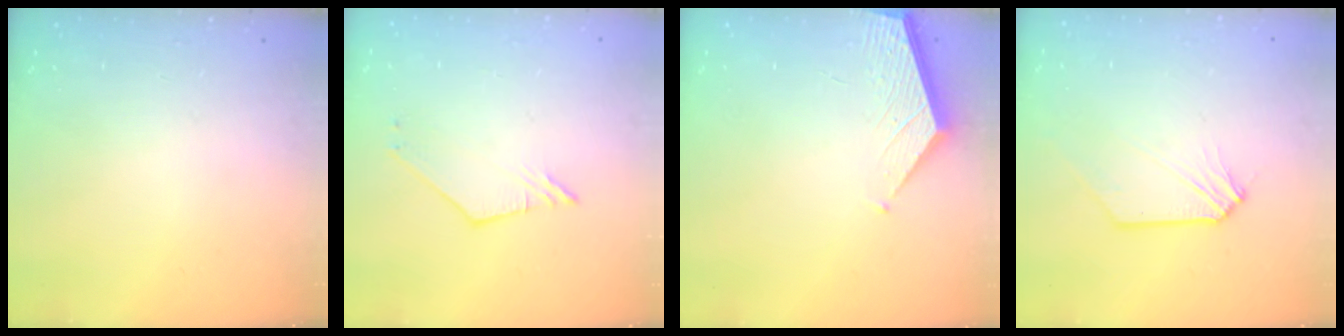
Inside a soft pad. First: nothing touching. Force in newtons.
{"total": 2.2, "press": 2.2, "slide": 0.4}
{"total": 2.2, "press": 2.2, "slide": 0.2}
{"total": 0.7, "press": 0.7, "slide": 0.1}